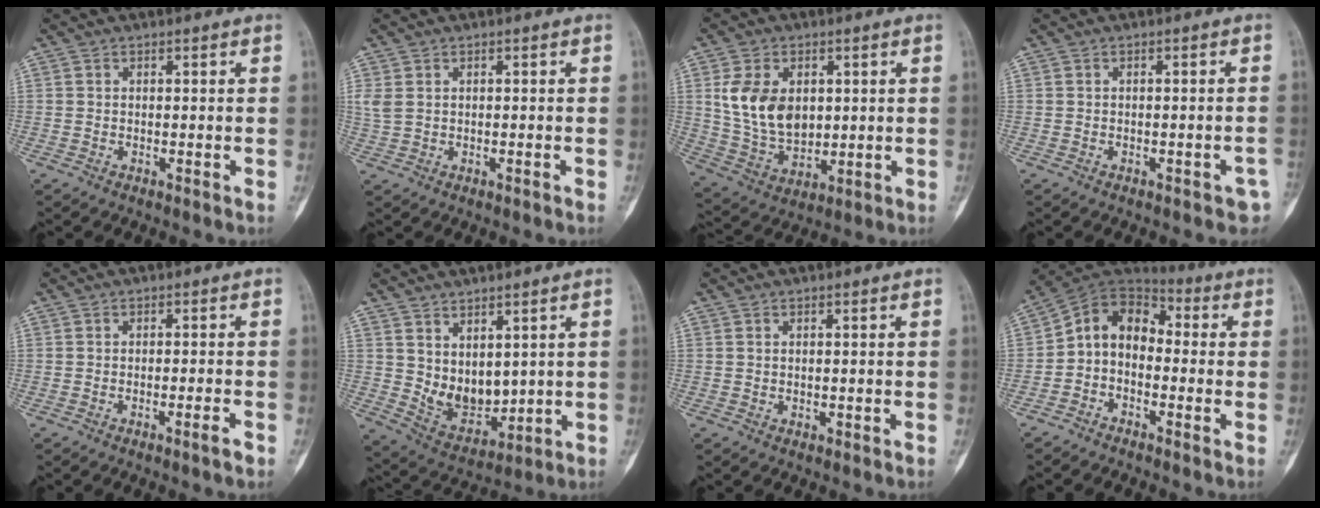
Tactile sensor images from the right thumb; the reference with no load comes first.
{"total": 2.2, "force": [0.3, 1.5, 1.6], "torque": [-0.046, 0.011, 0.014]}
{"total": 12.8, "force": [2.7, 8.8, 8.9], "torque": [-0.138, -0.015, 0.065]}
{"total": 3.7, "force": [-2.3, 1.6, 2.4], "torque": [-0.017, 0.016, -0.024]}
{"total": 2.2, "force": [-1.3, 0.0, 1.7], "torque": [-0.031, 0.003, -0.021]}
{"total": 8.3, "force": [2.5, 5.3, 5.9], "torque": [-0.067, -0.036, 0.071]}
{"total": 0.0}
{"total": 10.3, "force": [-1.3, 7.6, 6.8], "torque": [-0.089, 0.053, -0.041]}